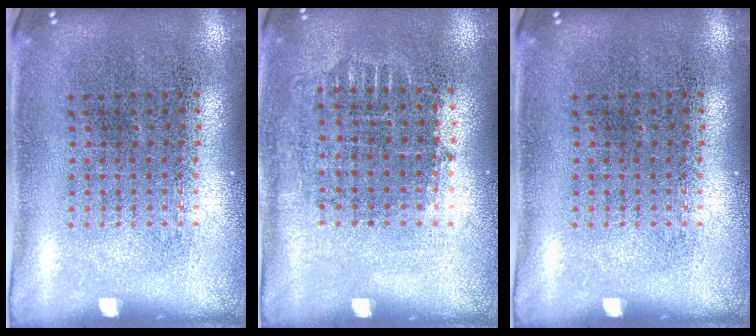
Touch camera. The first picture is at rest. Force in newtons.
{"total": 0.7, "press": 0.7, "slide": 0.2}
{"total": 0.0}